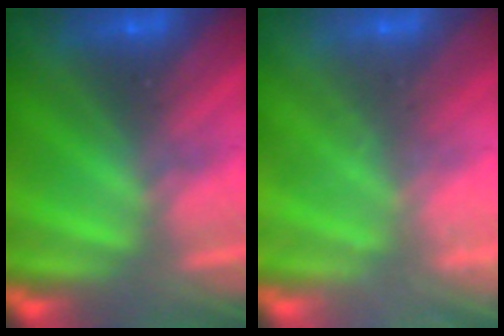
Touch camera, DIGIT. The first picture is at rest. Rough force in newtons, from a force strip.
{"total": 2.4}